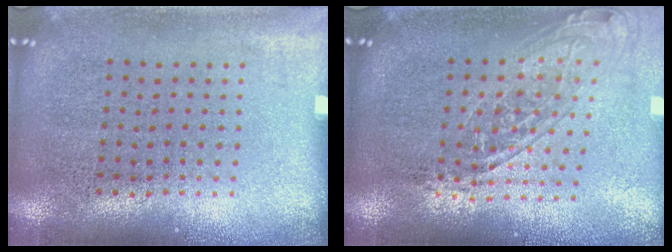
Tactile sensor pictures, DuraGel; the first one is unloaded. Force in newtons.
{"total": 1.6, "press": 1.3, "slide": 0.9}